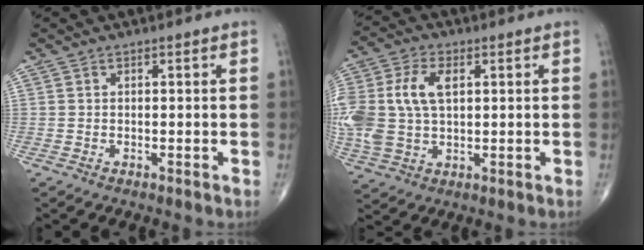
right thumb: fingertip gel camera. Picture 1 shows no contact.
{"total": 15.0, "force": [2.3, 9.3, 11.6], "torque": [-0.281, 0.006, 0.048]}